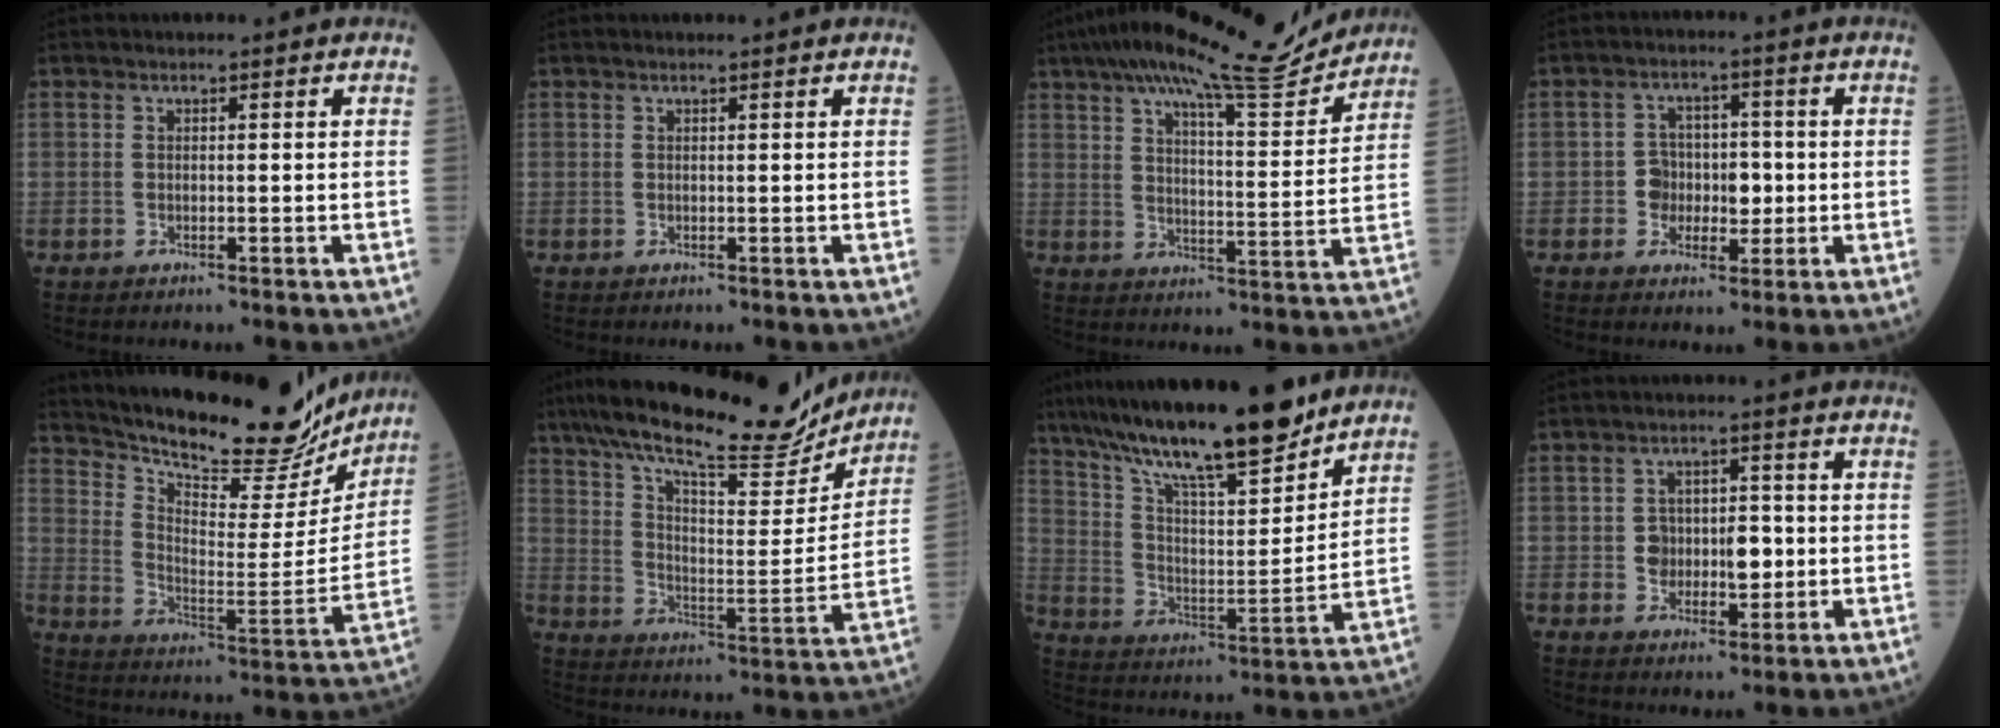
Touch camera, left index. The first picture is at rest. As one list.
[{"total": 0.7, "force": [0.6, -0.1, 0.4], "torque": [-0.009, 0.005, 0.013]}, {"total": 18.2, "force": [15.9, 1.7, 8.7], "torque": [-0.142, 0.006, 0.230]}, {"total": 5.1, "force": [-0.6, 4.4, 2.6], "torque": [-0.039, 0.013, -0.011]}, {"total": 22.7, "force": [20.6, 5.1, 8.2], "torque": [-0.141, -0.039, 0.294]}, {"total": 21.9, "force": [19.1, 4.0, 10.1], "torque": [-0.176, -0.001, 0.283]}, {"total": 20.1, "force": [16.3, 2.7, 11.5], "torque": [-0.195, 0.003, 0.281]}, {"total": 5.9, "force": [-0.4, 3.9, 4.4], "torque": [-0.068, 0.013, -0.002]}]